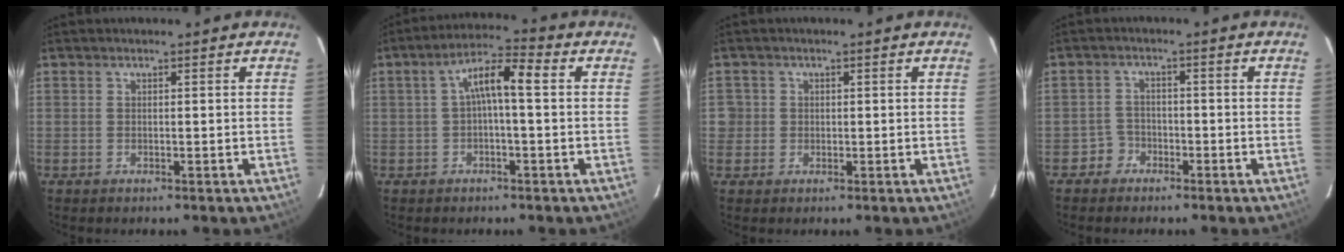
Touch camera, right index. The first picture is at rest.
{"total": 6.4, "force": [0.3, 1.4, 6.3], "torque": [-0.121, 0.023, 0.004]}
{"total": 2.6, "force": [-0.4, 2.5, 0.2], "torque": [0.000, 0.008, -0.005]}
{"total": 3.0, "force": [-2.0, 2.1, -0.4], "torque": [0.005, 0.013, -0.038]}